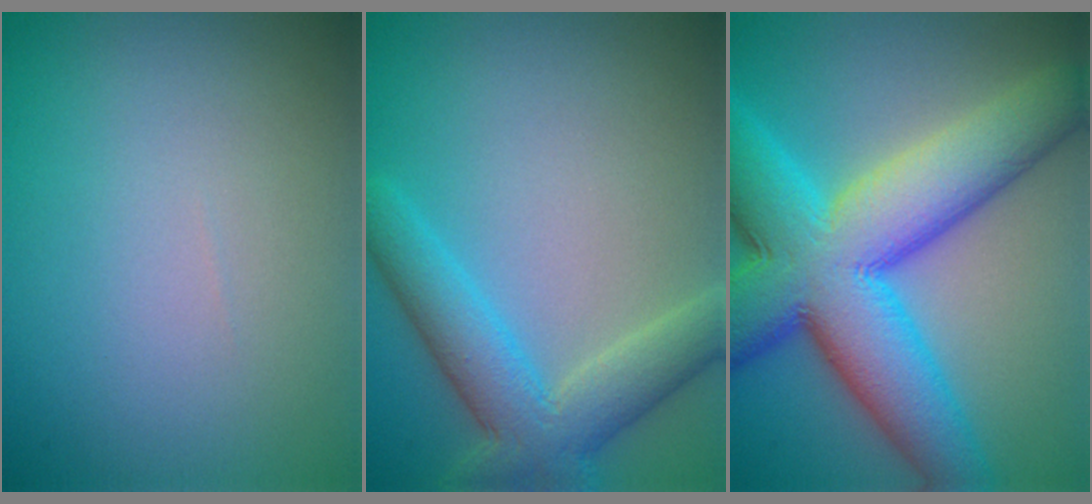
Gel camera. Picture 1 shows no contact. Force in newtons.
{"total": 5.6, "press": 5.6, "slide": 0.2}
{"total": 13.6, "press": 13.6, "slide": 0.1}